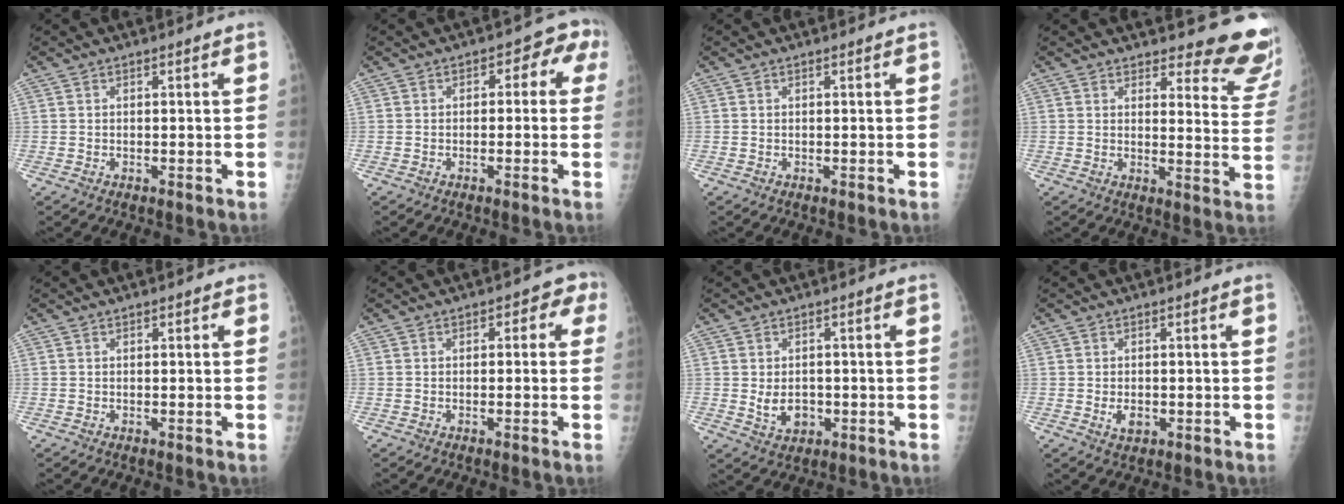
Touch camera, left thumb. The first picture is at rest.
{"total": 4.7, "force": [0.2, 3.2, 3.4], "torque": [-0.004, 0.027, -0.012]}
{"total": 0.0}
{"total": 14.1, "force": [13.1, 3.6, 3.8], "torque": [0.003, -0.125, 0.124]}
{"total": 0.8, "force": [0.4, 0.5, 0.5], "torque": [-0.003, 0.001, 0.000]}
{"total": 3.5, "force": [0.6, 2.3, 2.6], "torque": [0.003, 0.013, -0.007]}
{"total": 4.7, "force": [-0.7, 3.6, 2.9], "torque": [-0.031, -0.003, -0.001]}
{"total": 2.5, "force": [-0.7, 1.7, 1.7], "torque": [-0.023, 0.000, -0.006]}